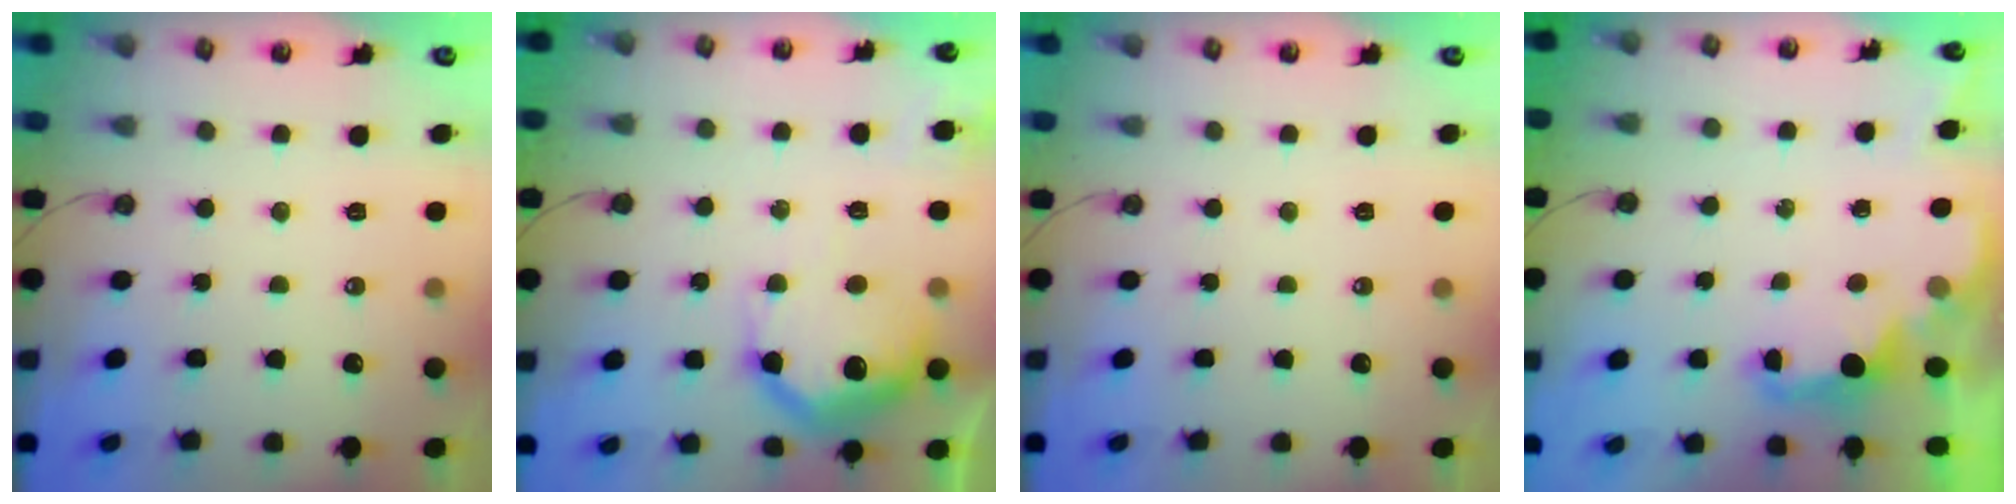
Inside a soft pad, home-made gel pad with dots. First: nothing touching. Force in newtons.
{"total": 18.7, "press": 18.6, "slide": 1.3}
{"total": 0.0}
{"total": 2.4, "press": 2.2, "slide": 0.7}